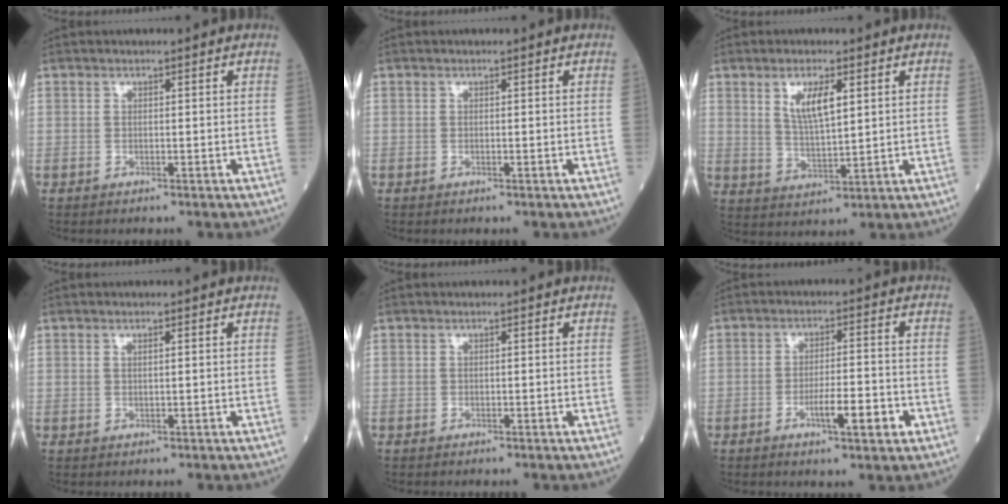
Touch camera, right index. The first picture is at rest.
{"total": 0.0}
{"total": 6.2, "force": [2.6, 1.6, 5.4], "torque": [-0.104, -0.003, 0.052]}
{"total": 0.6, "force": [0.3, 0.0, 0.5], "torque": [-0.013, 0.001, 0.005]}
{"total": 0.0}
{"total": 6.4, "force": [-2.5, 0.9, 5.8], "torque": [-0.095, -0.004, -0.038]}